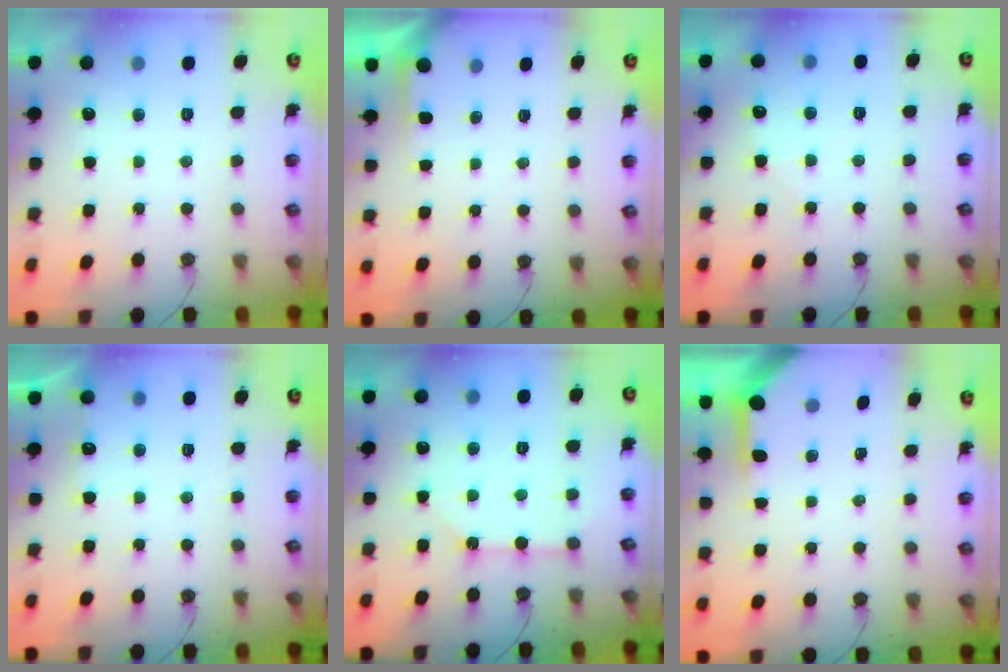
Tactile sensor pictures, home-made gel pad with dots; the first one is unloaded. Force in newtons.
{"total": 1.7, "press": 1.6, "slide": 0.2}
{"total": 4.5, "press": 4.5, "slide": 0.6}
{"total": 5.4, "press": 5.3, "slide": 0.7}
{"total": 4.8, "press": 4.8, "slide": 0.4}
{"total": 3.8, "press": 3.8, "slide": 0.5}